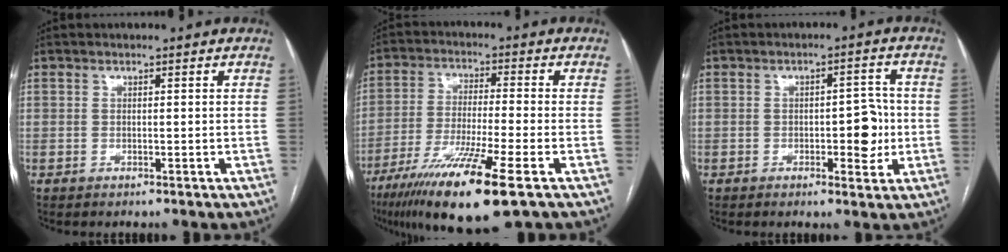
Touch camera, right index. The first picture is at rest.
{"total": 14.9, "force": [-8.5, 0.0, 12.2], "torque": [-0.237, -0.042, -0.150]}
{"total": 5.5, "force": [-0.8, 2.3, 5.0], "torque": [-0.058, 0.008, -0.007]}